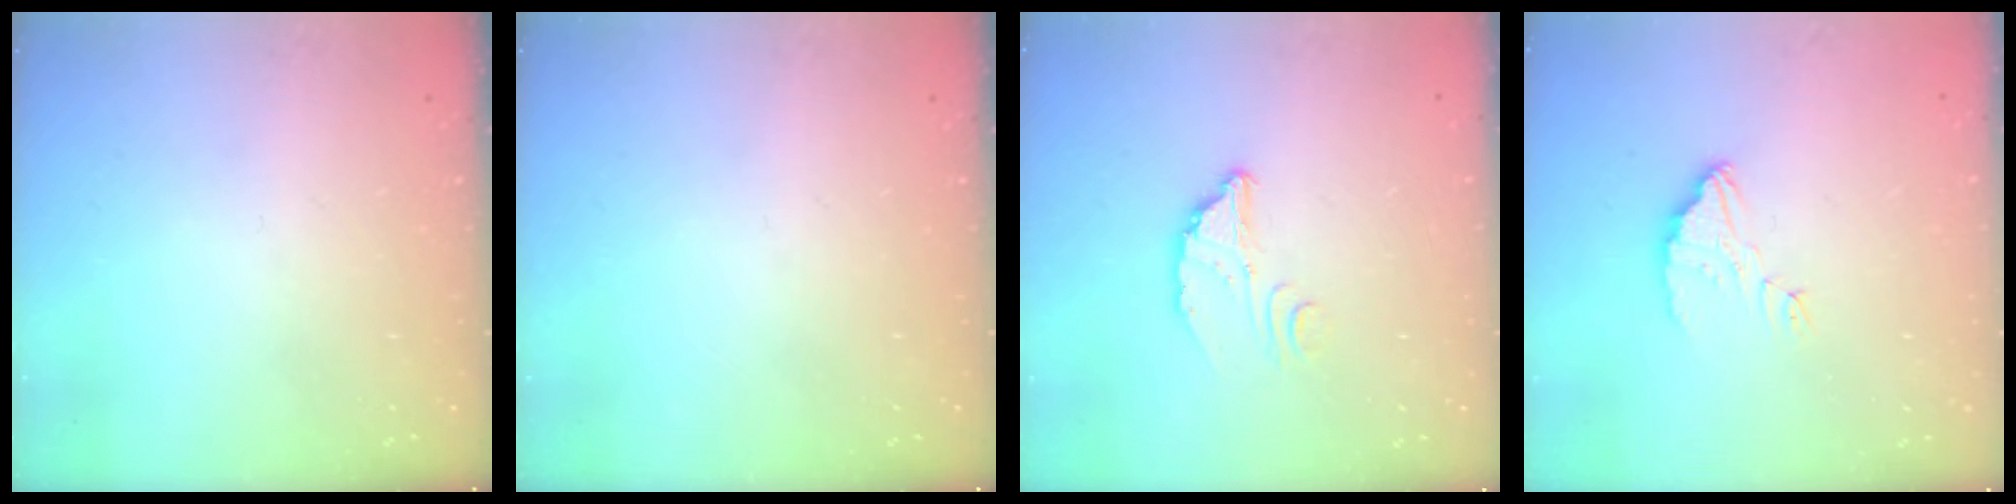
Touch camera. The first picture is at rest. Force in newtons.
{"total": 0.0}
{"total": 3.8, "press": 3.8, "slide": 0.2}
{"total": 3.1, "press": 3.1, "slide": 0.3}